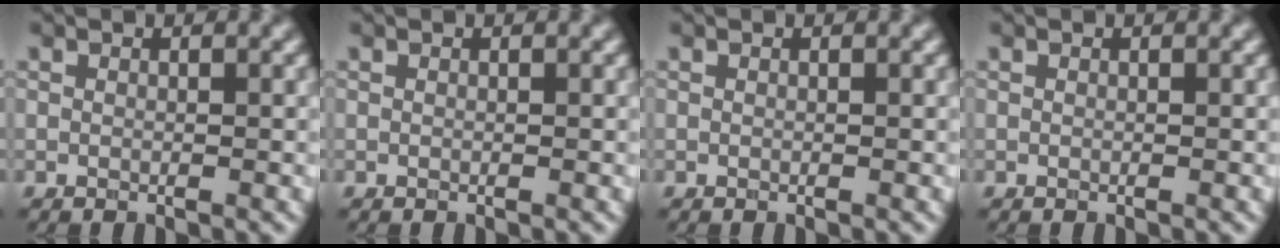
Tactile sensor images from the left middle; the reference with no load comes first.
{"total": 0.0}
{"total": 0.0}
{"total": 0.0}